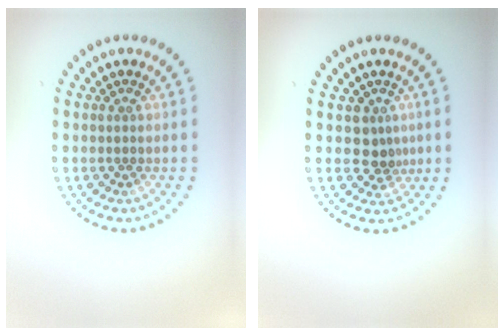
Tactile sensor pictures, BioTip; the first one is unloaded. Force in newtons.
{"total": 2.2, "press": 1.7, "slide": 1.4}